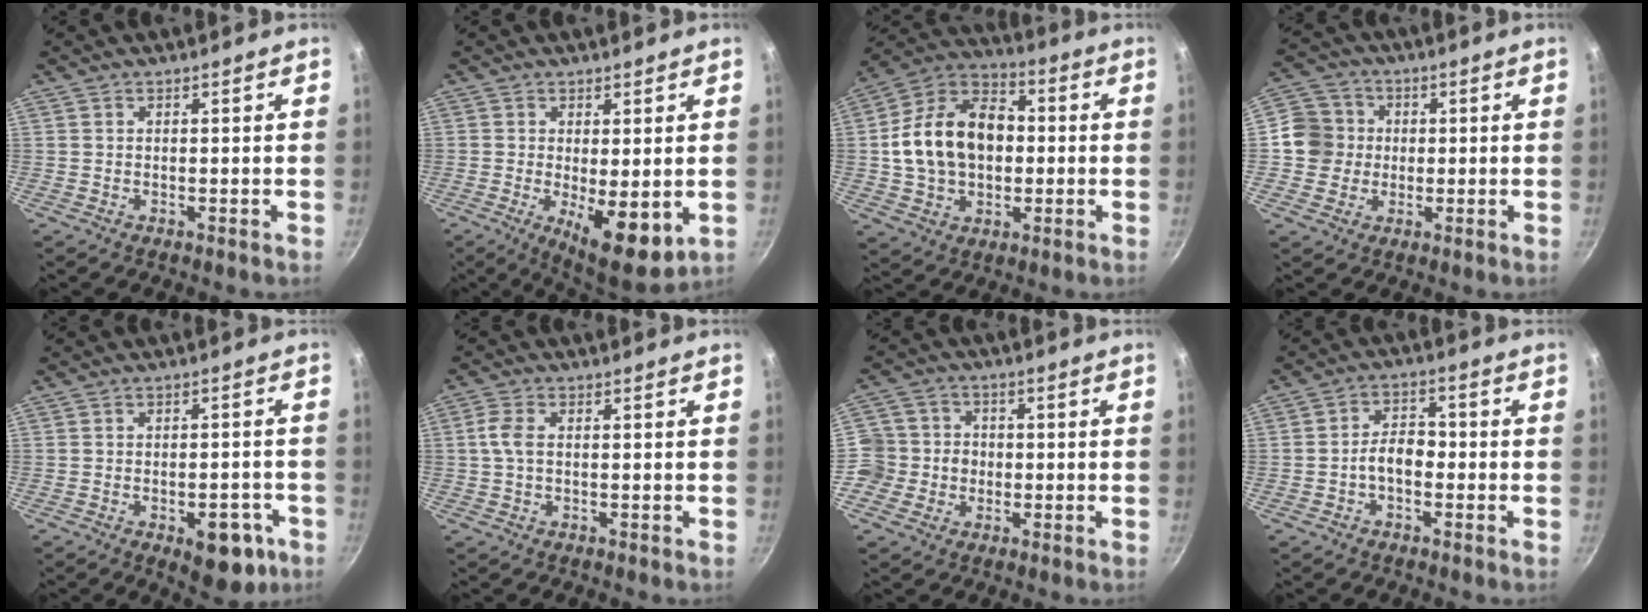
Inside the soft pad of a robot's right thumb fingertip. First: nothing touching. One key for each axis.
{"total": 9.7, "fx": -1.2, "fy": 3.5, "fz": 9.0, "tx": -0.118, "ty": -0.018, "tz": -0.006}
{"total": 18.2, "fx": 0.3, "fy": 13.1, "fz": 12.7, "tx": -0.194, "ty": 0.034, "tz": -0.003}
{"total": 7.9, "fx": 0.1, "fy": 7.6, "fz": 2.2, "tx": -0.001, "ty": 0.016, "tz": -0.016}
{"total": 9.4, "fx": -4.0, "fy": 4.8, "fz": 7.0, "tx": -0.050, "ty": 0.021, "tz": -0.041}
{"total": 3.5, "fx": 0.1, "fy": 2.0, "fz": 2.9, "tx": -0.068, "ty": 0.008, "tz": -0.002}
{"total": 7.9, "fx": -1.5, "fy": 7.4, "fz": 2.2, "tx": -0.005, "ty": 0.019, "tz": -0.045}
{"total": 5.2, "fx": -1.6, "fy": 3.2, "fz": 3.7, "tx": -0.043, "ty": 0.028, "tz": -0.035}